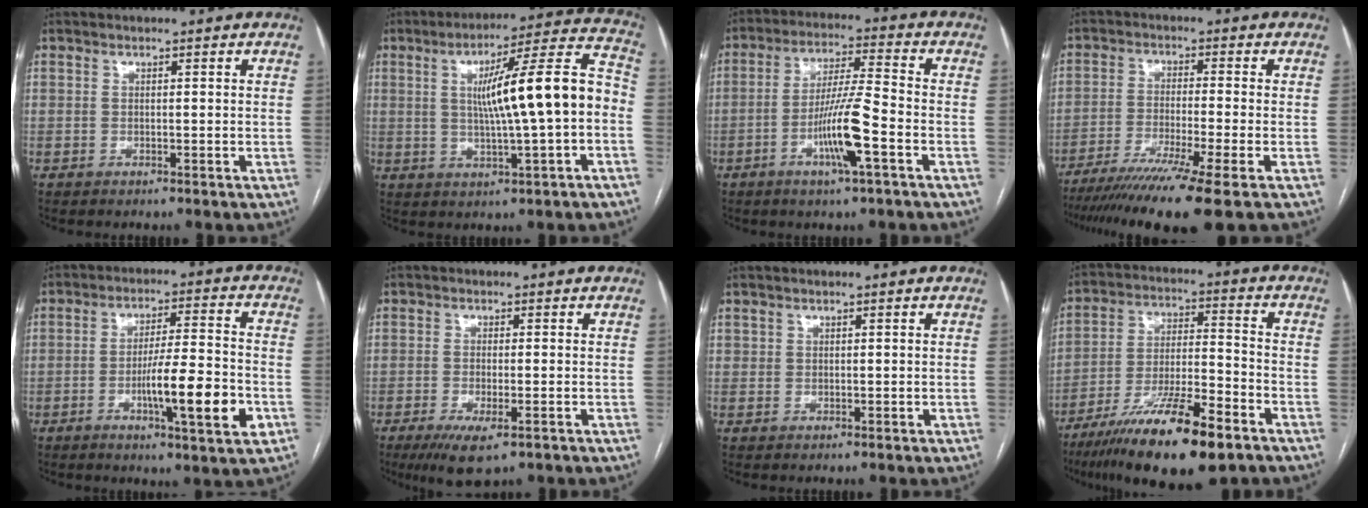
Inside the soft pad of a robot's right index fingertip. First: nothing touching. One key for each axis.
{"total": 15.2, "fx": -0.2, "fy": 0.8, "fz": 15.1, "tx": -0.227, "ty": 0.027, "tz": -0.003}
{"total": 10.0, "fx": -3.7, "fy": 0.2, "fz": 9.3, "tx": -0.177, "ty": -0.004, "tz": -0.070}
{"total": 13.6, "fx": -9.8, "fy": -1.6, "fz": 9.2, "tx": -0.155, "ty": -0.042, "tz": -0.157}
{"total": 12.2, "fx": -3.8, "fy": 1.0, "fz": 11.6, "tx": -0.185, "ty": -0.006, "tz": -0.060}
{"total": 5.7, "fx": -3.1, "fy": 1.5, "fz": 4.6, "tx": -0.078, "ty": -0.014, "tz": -0.045}
{"total": 0.8, "fx": 0.5, "fy": 0.7, "fz": 0.1, "tx": 0.008, "ty": -0.001, "tz": 0.006}
{"total": 17.7, "fx": -11.3, "fy": 2.7, "fz": 13.3, "tx": -0.228, "ty": -0.032, "tz": -0.198}